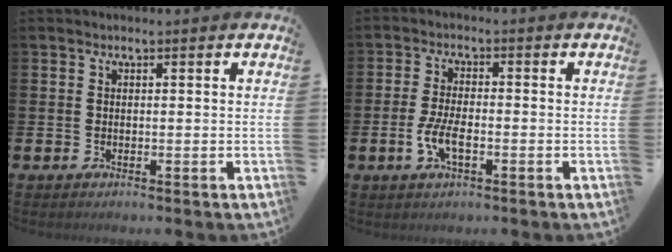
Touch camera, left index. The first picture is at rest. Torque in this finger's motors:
{"motor_torque": [1.01, 0.28, 0.52, 0.21]}